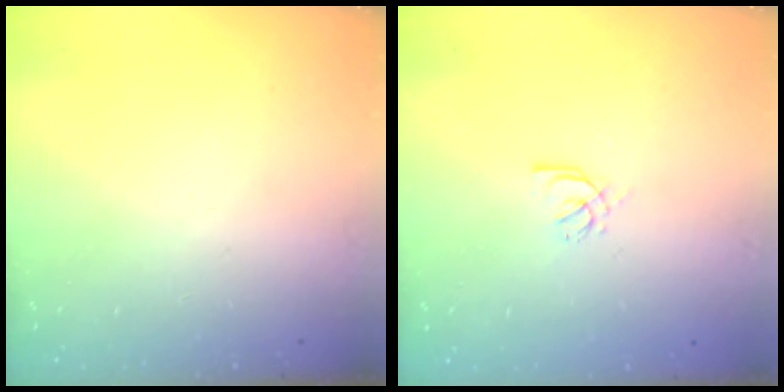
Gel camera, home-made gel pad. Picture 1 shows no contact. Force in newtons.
{"total": 1.7, "press": 1.6, "slide": 0.5}